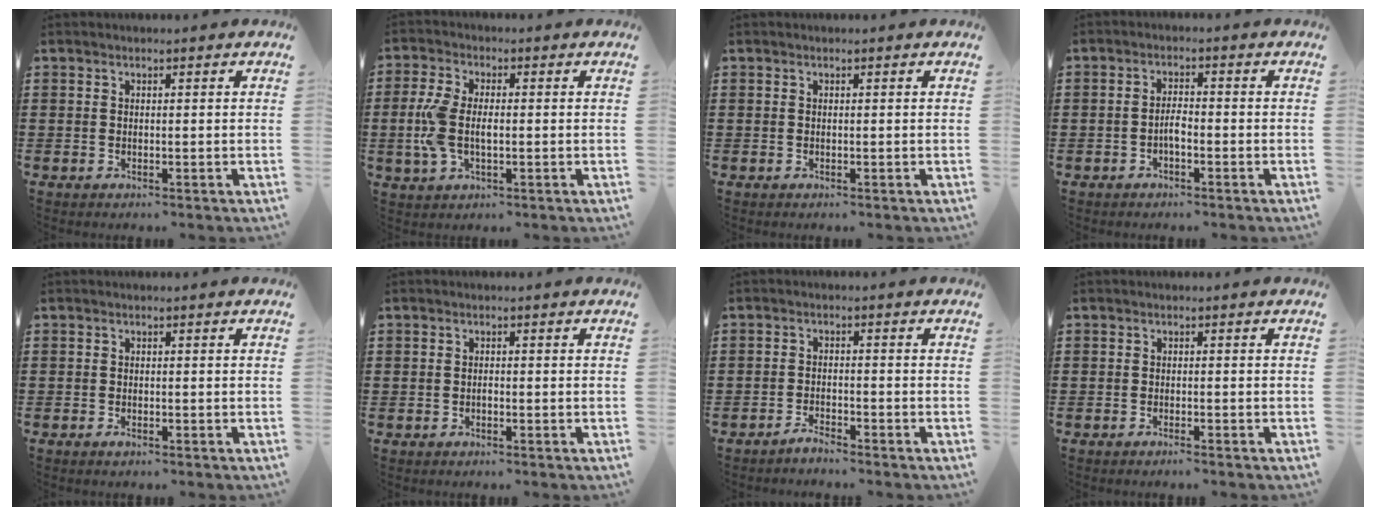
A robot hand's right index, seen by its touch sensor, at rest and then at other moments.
{"total": 6.4, "force": [-0.4, 3.4, 5.4], "torque": [-0.142, -0.007, -0.018]}
{"total": 0.0}
{"total": 2.2, "force": [-1.0, 0.8, 1.8], "torque": [-0.043, 0.002, -0.022]}
{"total": 0.7, "force": [-0.6, 0.2, 0.3], "torque": [-0.009, -0.004, -0.012]}
{"total": 0.7, "force": [-0.3, 0.5, 0.4], "torque": [-0.010, 0.001, -0.006]}
{"total": 2.0, "force": [-1.9, 0.0, 0.3], "torque": [-0.010, 0.003, -0.038]}
{"total": 0.9, "force": [-0.8, -0.1, 0.3], "torque": [-0.007, -0.003, -0.016]}